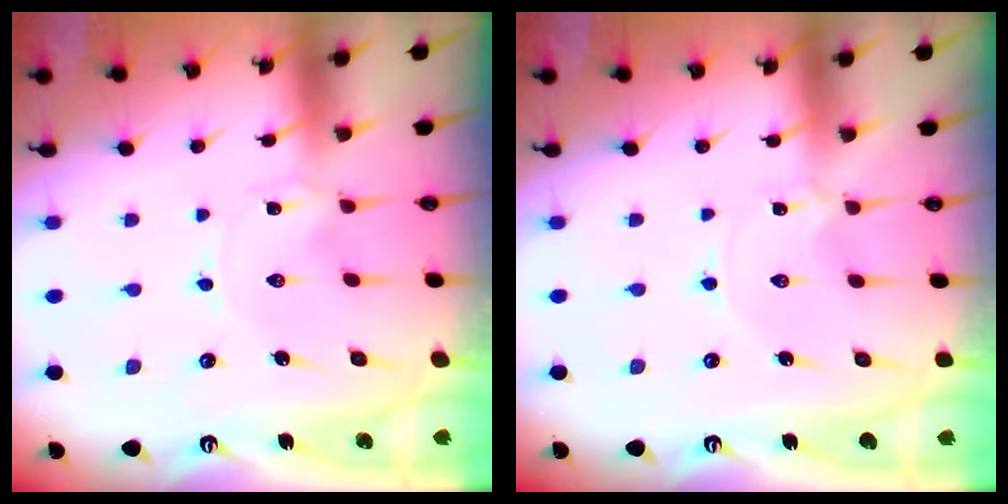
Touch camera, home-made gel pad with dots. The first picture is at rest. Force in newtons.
{"total": 0.0}